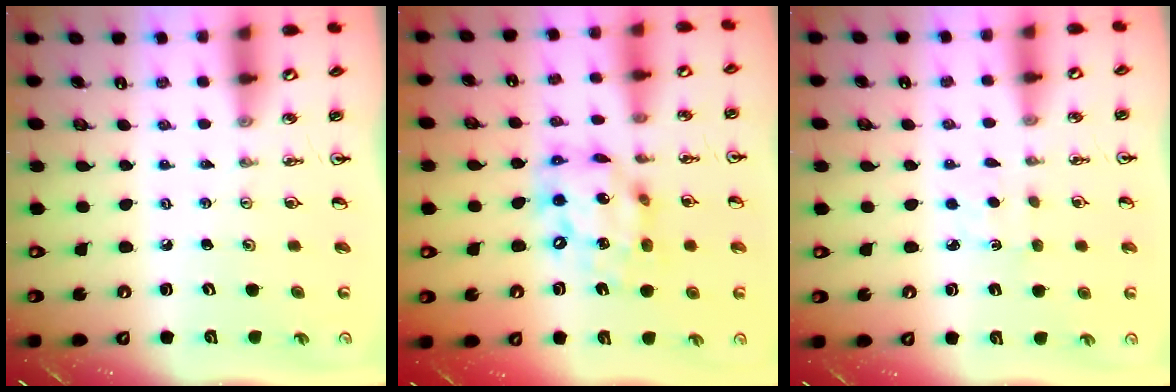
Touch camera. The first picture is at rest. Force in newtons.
{"total": 14.4, "press": 14.4, "slide": 1.0}
{"total": 2.4, "press": 2.3, "slide": 0.3}